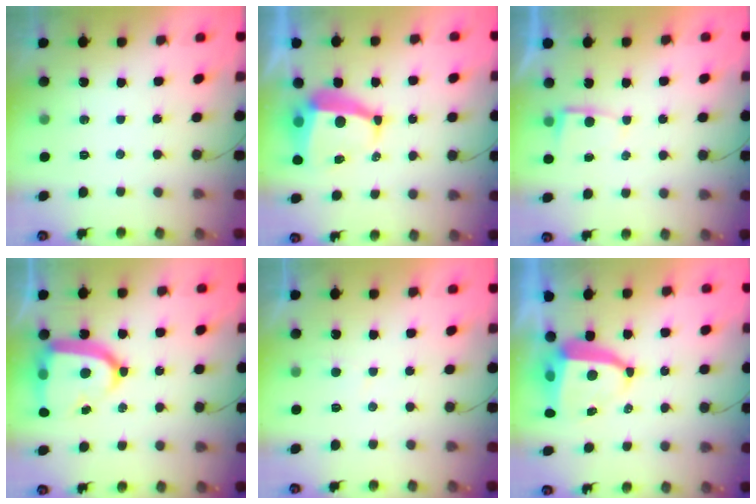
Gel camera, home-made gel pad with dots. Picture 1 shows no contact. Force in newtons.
{"total": 8.7, "press": 8.6, "slide": 1.2}
{"total": 2.6, "press": 2.6, "slide": 0.3}
{"total": 17.9, "press": 17.8, "slide": 1.7}
{"total": 1.9, "press": 1.9, "slide": 0.3}
{"total": 8.2, "press": 8.2, "slide": 0.9}